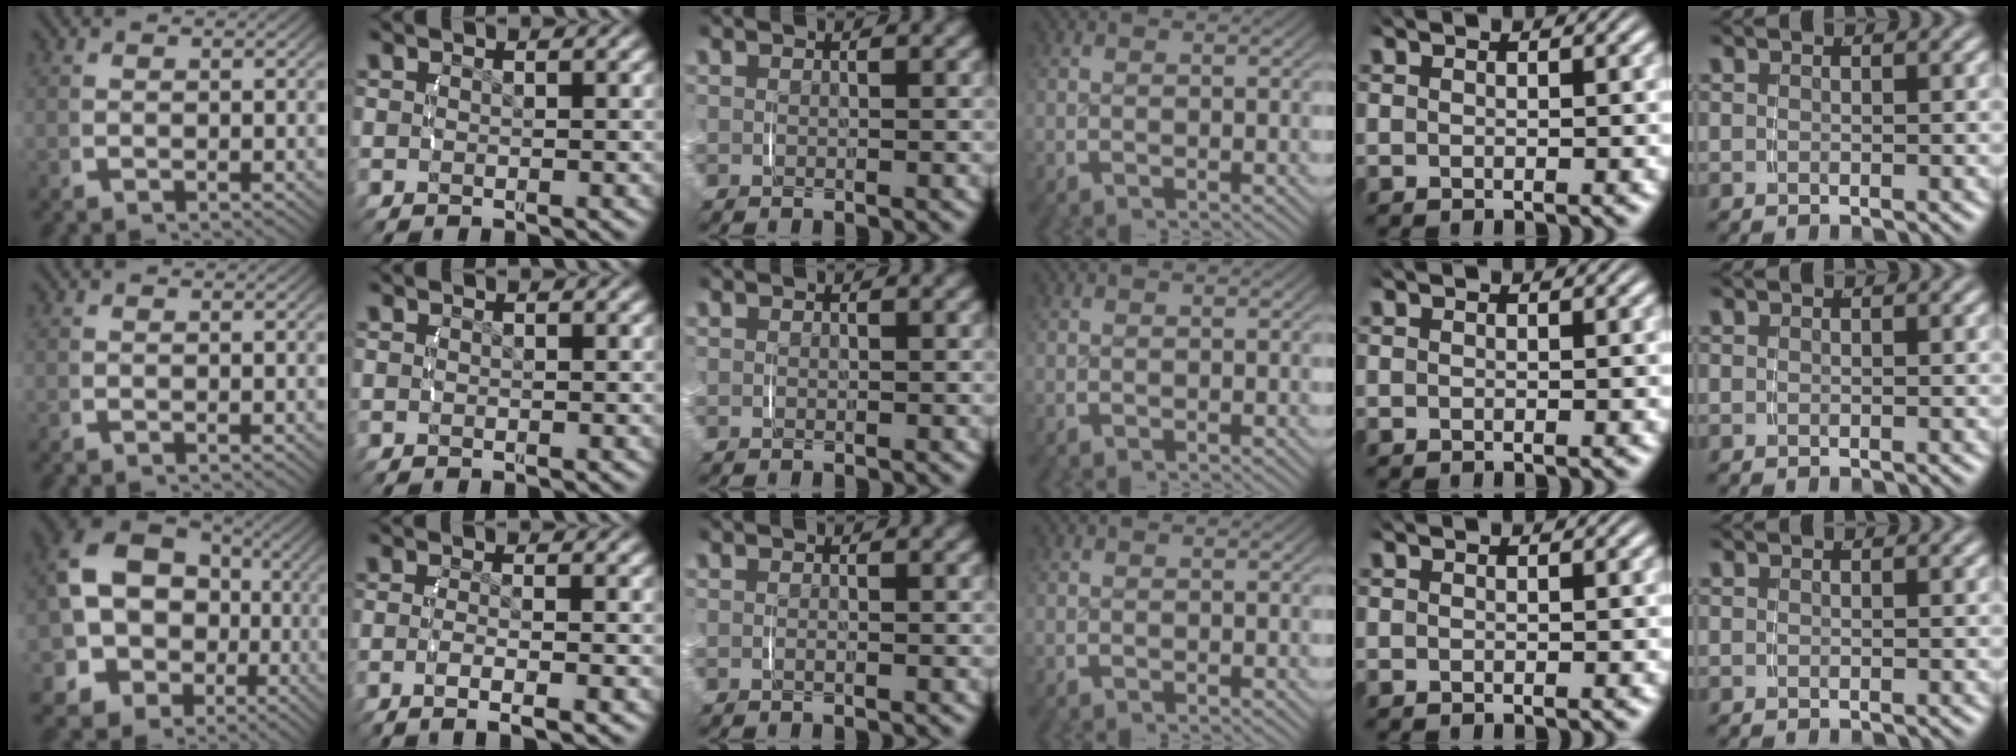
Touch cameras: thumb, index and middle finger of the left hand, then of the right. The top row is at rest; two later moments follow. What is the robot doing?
{"motion": "lift_and_place", "object": "napkin"}